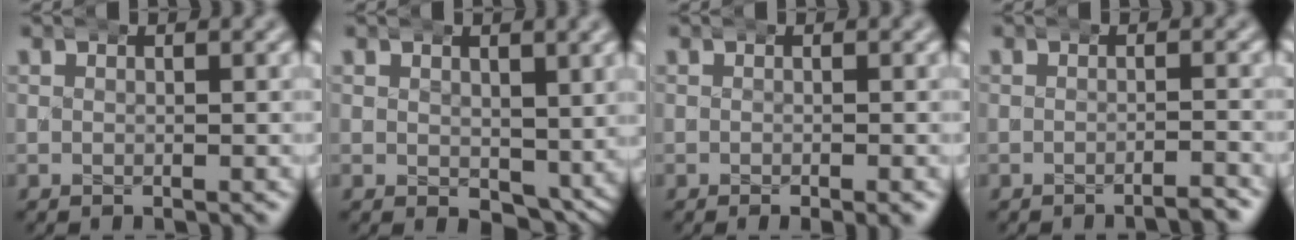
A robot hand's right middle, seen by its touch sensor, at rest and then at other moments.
{"total": 2.7, "force": [-0.4, 1.7, 2.1], "torque": [-0.025, -0.019, 0.000]}
{"total": 1.1, "force": [-0.6, 0.2, 1.0], "torque": [-0.011, -0.001, -0.010]}
{"total": 1.4, "force": [-1.4, 0.0, 0.5], "torque": [-0.004, 0.009, -0.030]}